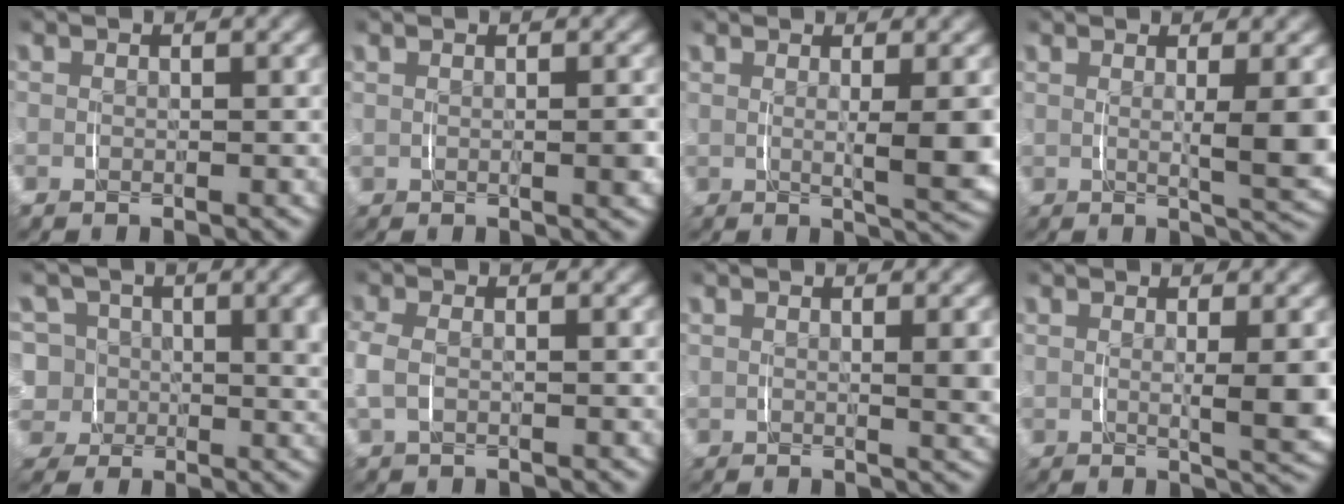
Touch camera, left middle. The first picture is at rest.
{"total": 1.3, "force": [0.3, 0.6, 1.2], "torque": [-0.017, 0.004, 0.003]}
{"total": 4.6, "force": [1.0, 1.3, 4.3], "torque": [-0.058, -0.003, 0.016]}
{"total": 5.1, "force": [1.1, 1.5, 4.8], "torque": [-0.060, -0.003, 0.019]}
{"total": 10.1, "force": [-1.2, 9.2, 3.8], "torque": [-0.107, -0.040, -0.019]}
{"total": 2.7, "force": [0.0, 1.7, 2.1], "torque": [-0.068, -0.003, 0.003]}
{"total": 2.3, "force": [0.8, 0.6, 2.0], "torque": [-0.025, -0.002, 0.012]}
{"total": 4.1, "force": [1.0, 1.2, 3.8], "torque": [-0.052, -0.003, 0.016]}